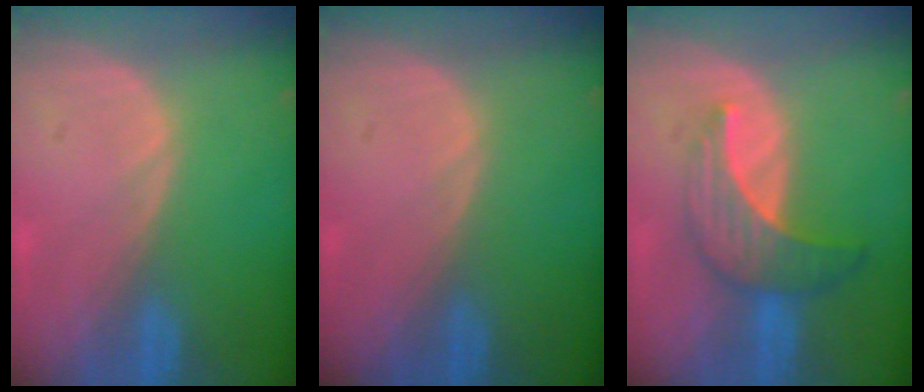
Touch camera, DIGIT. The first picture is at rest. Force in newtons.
{"total": 0.0}
{"total": 7.3, "press": 6.6, "slide": 3.1}